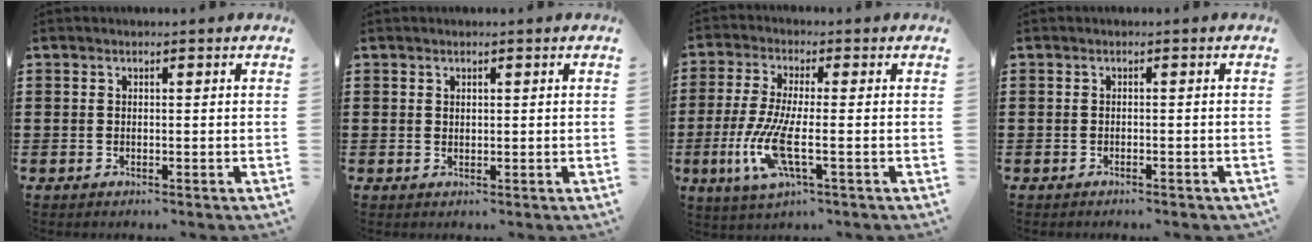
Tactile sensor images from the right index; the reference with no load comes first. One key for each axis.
{"total": 0.7, "fx": 0.4, "fy": 0.5, "fz": 0.2, "tx": -0.005, "ty": 0.002, "tz": 0.009}
{"total": 8.7, "fx": -2.5, "fy": 1.7, "fz": 8.2, "tx": -0.193, "ty": -0.030, "tz": -0.050}
{"total": 0.7, "fx": -0.7, "fy": 0.1, "fz": 0.3, "tx": -0.007, "ty": -0.002, "tz": -0.013}